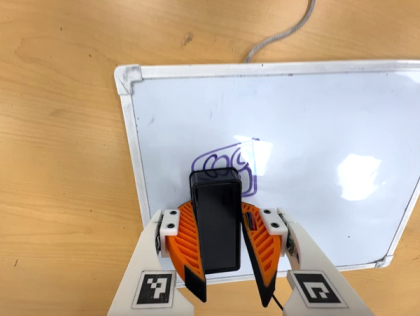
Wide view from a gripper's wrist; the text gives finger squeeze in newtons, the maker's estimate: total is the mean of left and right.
{"total": 13.6, "left": 14.6, "right": 12.5}